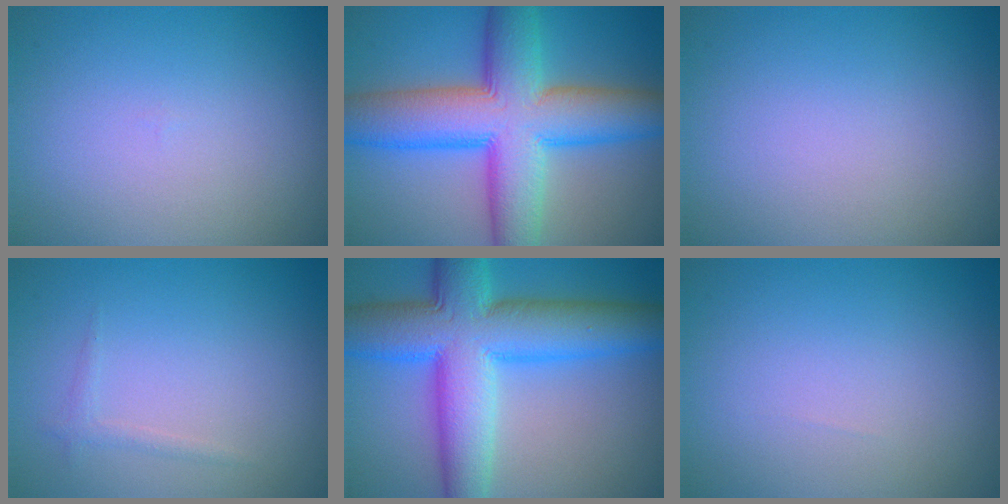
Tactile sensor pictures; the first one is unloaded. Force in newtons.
{"total": 12.1, "press": 12.1, "slide": 0.4}
{"total": 0.0}
{"total": 0.7, "press": 0.7, "slide": 0.1}
{"total": 11.5, "press": 11.5, "slide": 0.4}
{"total": 0.0}